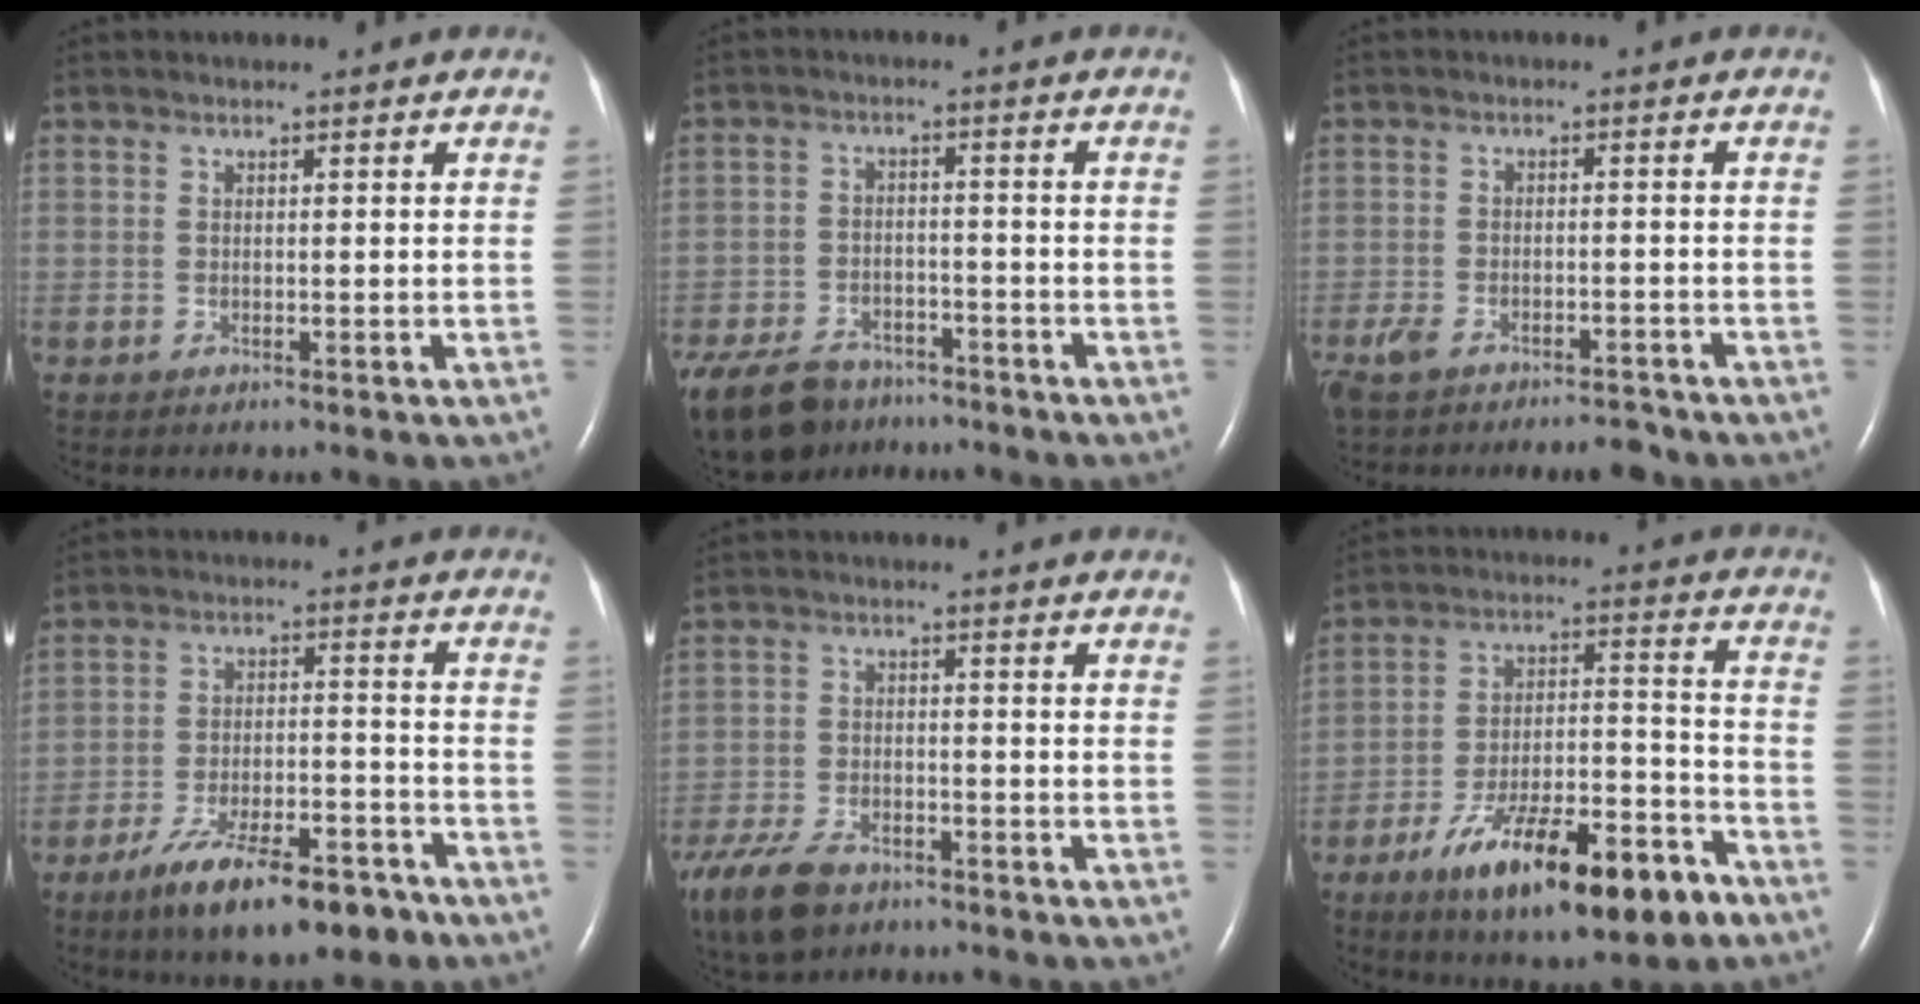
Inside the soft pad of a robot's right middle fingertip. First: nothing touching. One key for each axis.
{"total": 14.8, "fx": -11.0, "fy": 7.9, "fz": 6.0, "tx": -0.156, "ty": -0.019, "tz": -0.169}
{"total": 7.0, "fx": -5.7, "fy": 2.3, "fz": 3.3, "tx": -0.065, "ty": -0.002, "tz": -0.094}
{"total": 13.2, "fx": -9.2, "fy": 4.0, "fz": 8.6, "tx": -0.141, "ty": -0.004, "tz": -0.150}
{"total": 12.8, "fx": -8.7, "fy": 6.8, "fz": 6.6, "tx": -0.171, "ty": -0.019, "tz": -0.151}
{"total": 18.6, "fx": -11.3, "fy": 4.7, "fz": 14.0, "tx": -0.203, "ty": 0.007, "tz": -0.180}